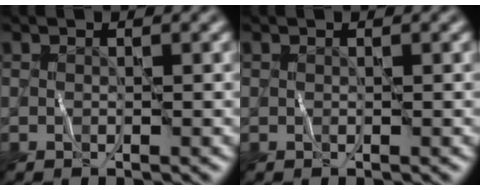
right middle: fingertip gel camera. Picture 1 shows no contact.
{"total": 0.0}